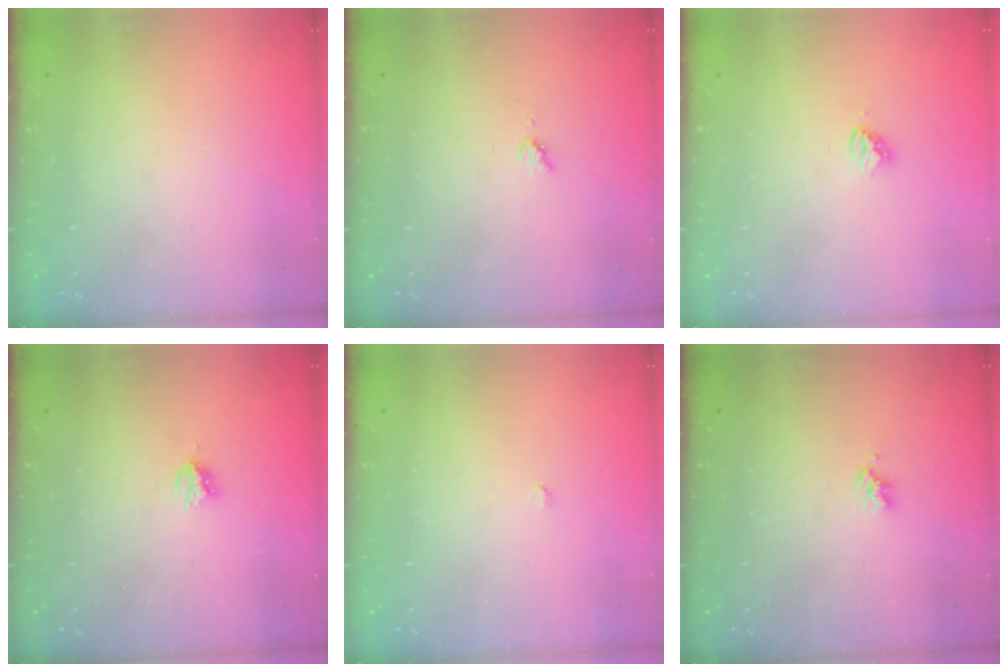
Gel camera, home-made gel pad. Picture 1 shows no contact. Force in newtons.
{"total": 2.8, "press": 2.8, "slide": 0.4}
{"total": 3.4, "press": 3.3, "slide": 0.2}
{"total": 2.9, "press": 2.9, "slide": 0.5}
{"total": 2.9, "press": 2.9, "slide": 0.3}
{"total": 2.6, "press": 2.6, "slide": 0.4}